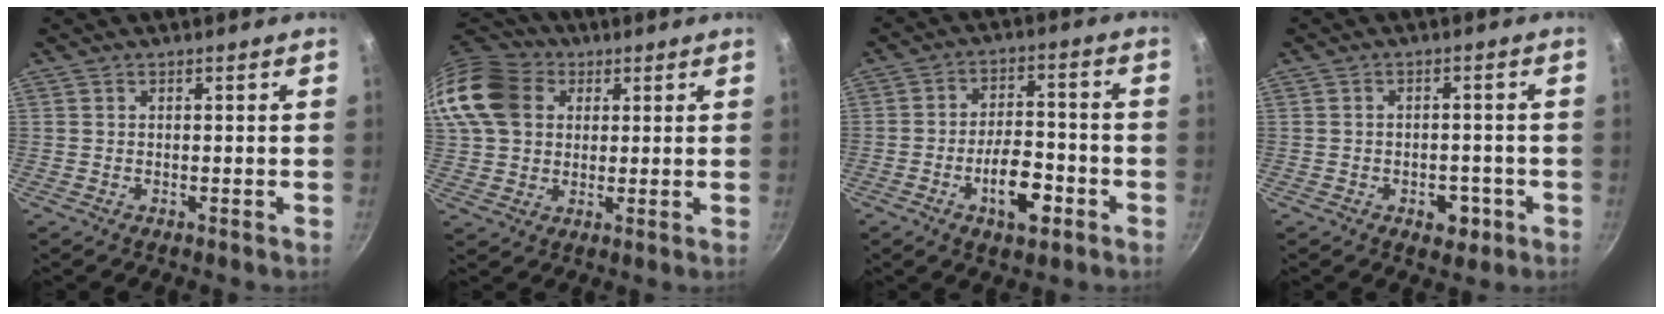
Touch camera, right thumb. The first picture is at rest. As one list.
[{"total": 17.7, "force": [5.2, 14.0, 9.4], "torque": [-0.199, 0.023, 0.087]}, {"total": 10.0, "force": [-4.2, 4.9, 7.7], "torque": [-0.104, 0.030, -0.069]}, {"total": 4.9, "force": [-2.0, 3.3, 3.0], "torque": [-0.022, 0.013, -0.020]}]